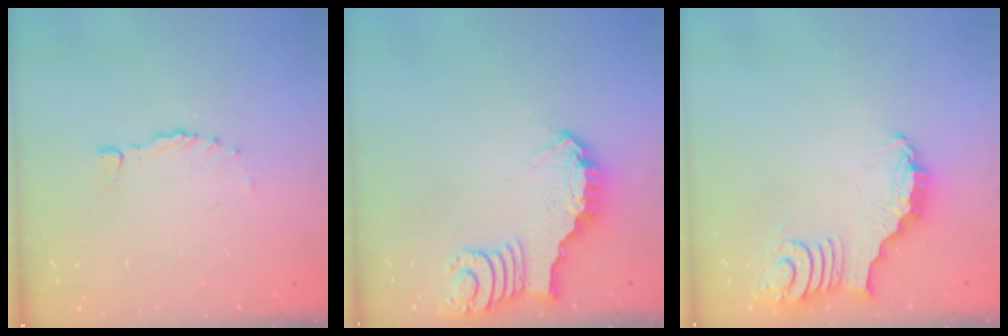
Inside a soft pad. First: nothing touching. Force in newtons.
{"total": 3.8, "press": 3.8, "slide": 0.1}
{"total": 3.2, "press": 3.1, "slide": 0.7}